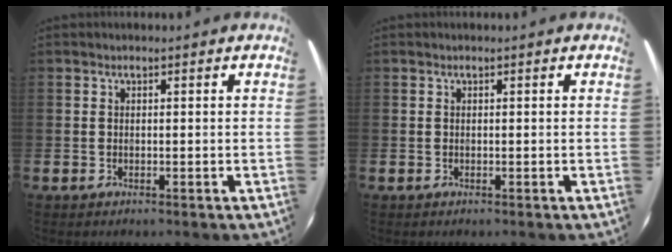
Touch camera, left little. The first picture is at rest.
{"total": 0.0}